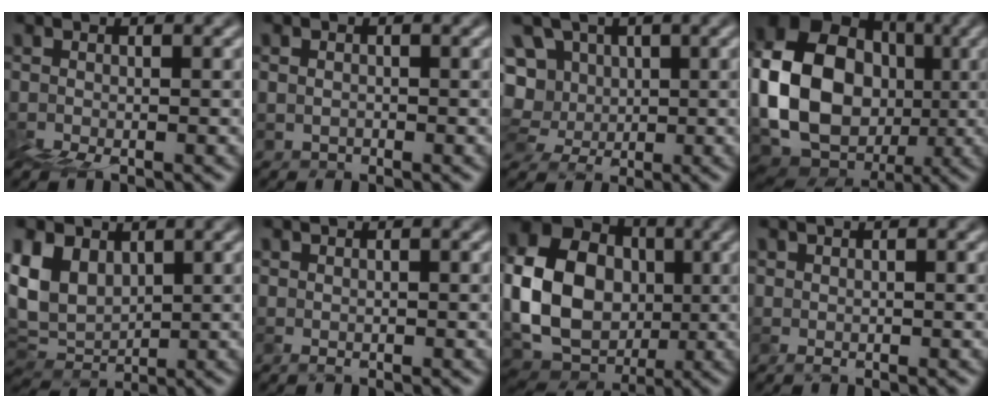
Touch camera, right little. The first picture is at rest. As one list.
[{"total": 1.7, "force": [1.2, -0.4, -1.1], "torque": [0.039, 0.004, 0.019]}, {"total": 8.2, "force": [3.5, 6.7, 3.1], "torque": [-0.065, 0.047, 0.044]}, {"total": 12.0, "force": [0.7, 9.8, 7.0], "torque": [-0.141, 0.003, 0.014]}, {"total": 5.1, "force": [3.3, 3.2, 2.1], "torque": [-0.062, 0.010, 0.068]}, {"total": 1.1, "force": [0.7, -0.4, -0.7], "torque": [0.021, 0.002, 0.018]}, {"total": 10.2, "force": [1.2, 8.4, 5.7], "torque": [-0.087, 0.003, 0.027]}, {"total": 1.0, "force": [0.7, -0.1, -0.7], "torque": [0.022, 0.001, 0.018]}]